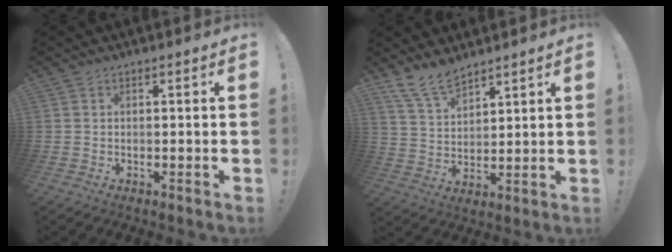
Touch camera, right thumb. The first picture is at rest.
{"total": 9.5, "force": [8.1, 3.7, 3.6], "torque": [-0.070, -0.051, 0.157]}